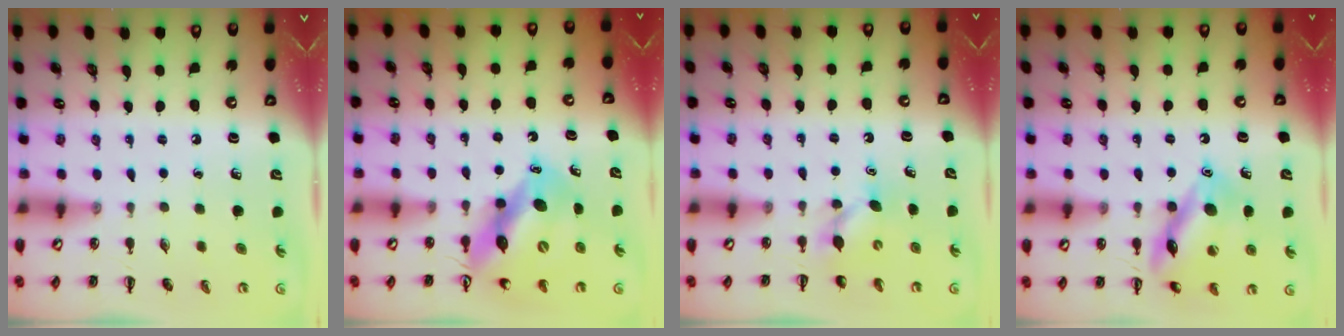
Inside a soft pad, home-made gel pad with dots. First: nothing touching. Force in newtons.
{"total": 11.0, "press": 10.5, "slide": 3.4}
{"total": 5.0, "press": 4.8, "slide": 1.4}
{"total": 13.4, "press": 13.3, "slide": 0.8}